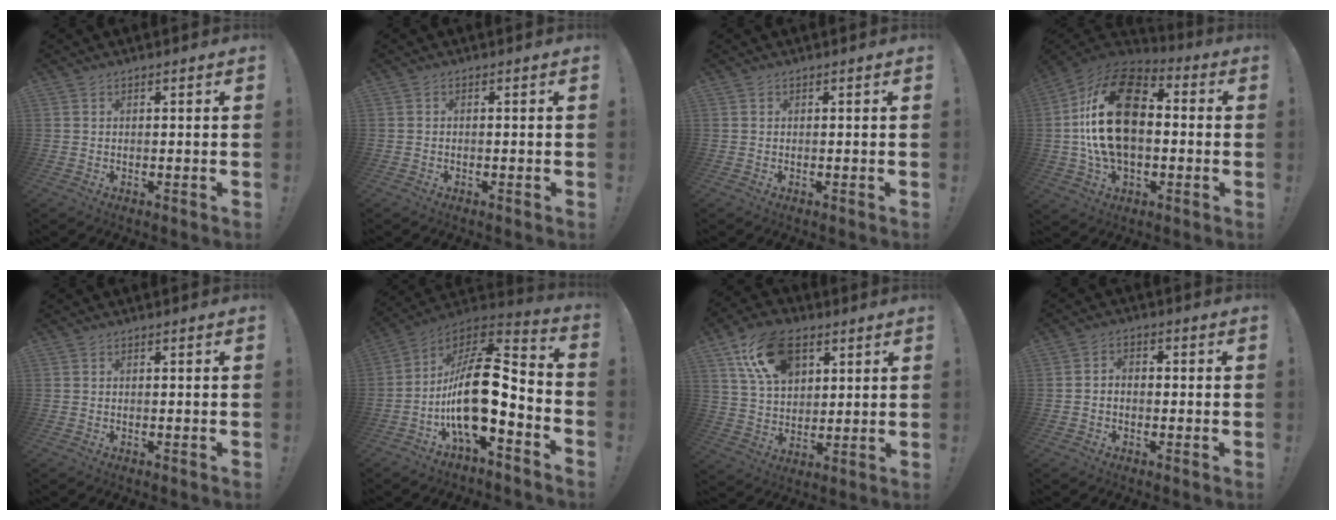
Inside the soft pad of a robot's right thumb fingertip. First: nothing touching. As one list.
[{"total": 0.6, "force": [-0.4, 0.3, 0.3], "torque": [-0.013, 0.004, -0.006]}, {"total": 0.0}, {"total": 26.2, "force": [2.5, 16.1, 20.6], "torque": [-0.386, 0.018, 0.046]}, {"total": 0.0}, {"total": 19.2, "force": [-3.9, 7.8, 17.1], "torque": [-0.334, 0.015, -0.063]}, {"total": 16.8, "force": [8.6, 10.5, 9.8], "torque": [-0.159, -0.024, 0.160]}, {"total": 2.9, "force": [-1.5, 1.9, 1.5], "torque": [-0.030, 0.013, -0.026]}]